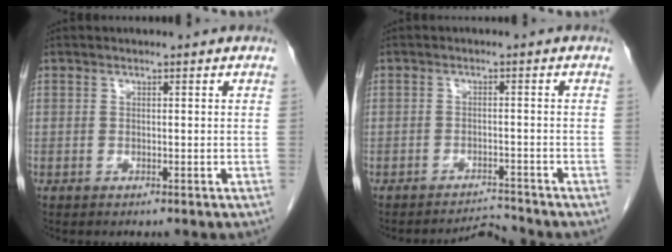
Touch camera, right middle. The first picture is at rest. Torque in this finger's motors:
{"motor_torque": [-1.35, -0.05, -0.54, -0.08]}